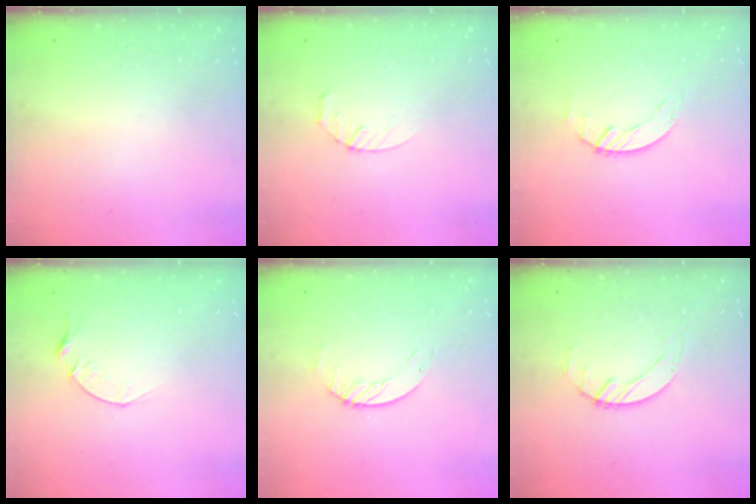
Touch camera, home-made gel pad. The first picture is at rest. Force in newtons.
{"total": 2.8, "press": 2.8, "slide": 0.4}
{"total": 1.7, "press": 1.7, "slide": 0.1}
{"total": 4.1, "press": 4.0, "slide": 0.5}
{"total": 1.6, "press": 1.6, "slide": 0.2}
{"total": 1.4, "press": 1.4, "slide": 0.2}